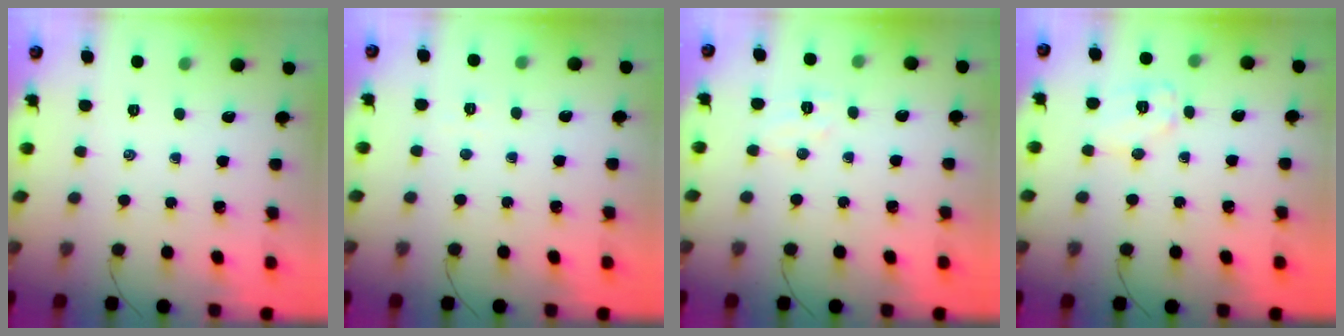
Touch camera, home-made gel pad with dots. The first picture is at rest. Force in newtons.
{"total": 2.4, "press": 2.3, "slide": 0.7}
{"total": 5.4, "press": 5.3, "slide": 1.2}
{"total": 8.3, "press": 8.3, "slide": 0.5}